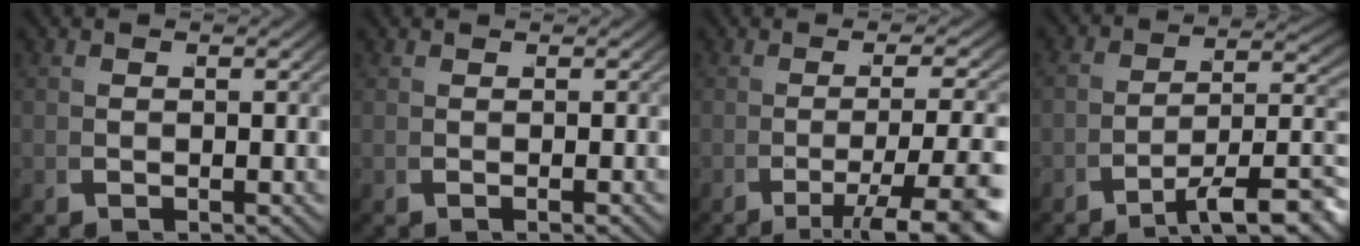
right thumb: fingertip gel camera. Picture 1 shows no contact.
{"total": 0.6, "force": [0.2, 0.1, 0.5], "torque": [-0.011, 0.008, 0.000]}
{"total": 7.6, "force": [-2.8, 3.1, 6.4], "torque": [-0.110, -0.021, -0.025]}
{"total": 8.8, "force": [-3.6, 4.5, 6.6], "torque": [-0.096, -0.028, -0.041]}